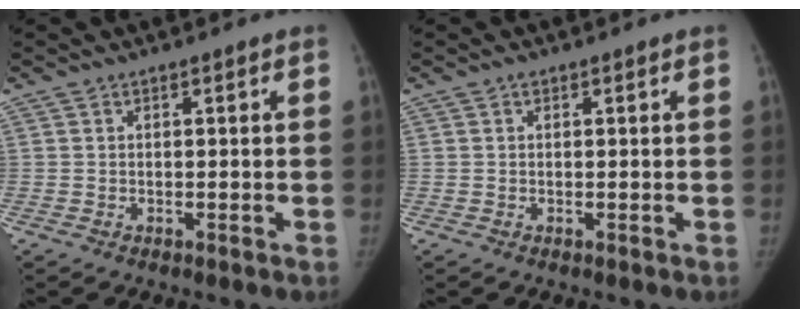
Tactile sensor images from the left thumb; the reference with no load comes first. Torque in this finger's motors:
{"motor_torque": [-0.31, -0.14, 0.34, 0.03, 0.06]}